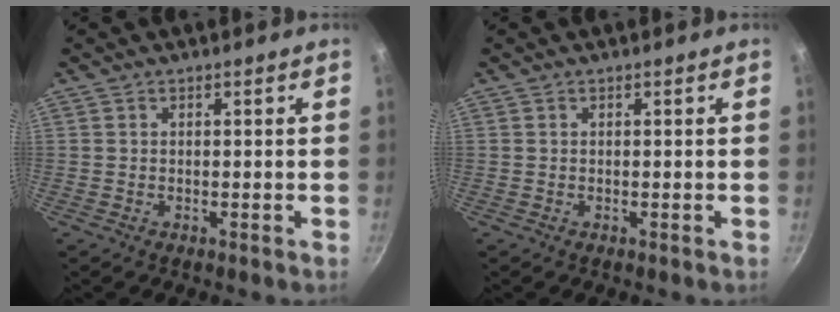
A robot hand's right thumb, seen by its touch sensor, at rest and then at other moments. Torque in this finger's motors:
{"motor_torque": [-0.07, -0.06, 0.24, 0.04, 0.00]}